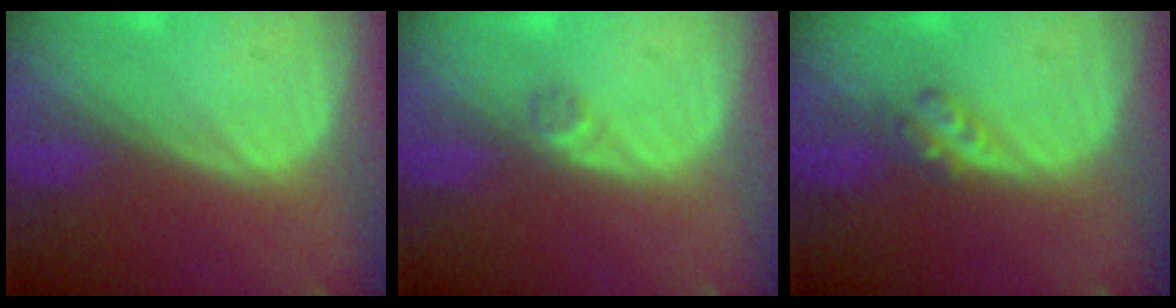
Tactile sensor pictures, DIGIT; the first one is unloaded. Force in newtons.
{"total": 1.3, "press": 1.1, "slide": 0.7}
{"total": 2.7, "press": 2.3, "slide": 1.3}